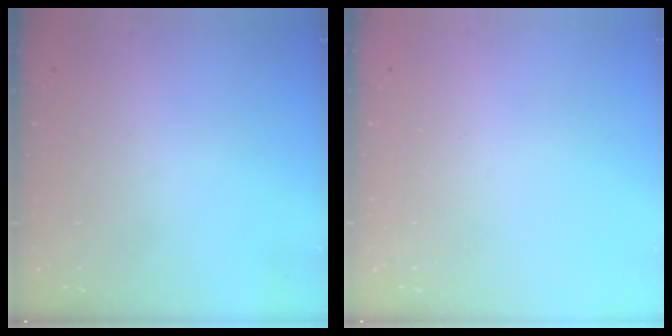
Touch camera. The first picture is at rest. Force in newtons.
{"total": 0.0}